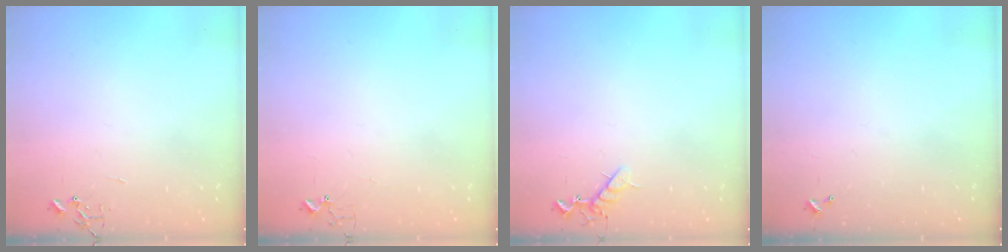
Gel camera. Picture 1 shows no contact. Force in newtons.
{"total": 2.7, "press": 2.7, "slide": 0.2}
{"total": 7.0, "press": 6.9, "slide": 1.1}
{"total": 0.0}